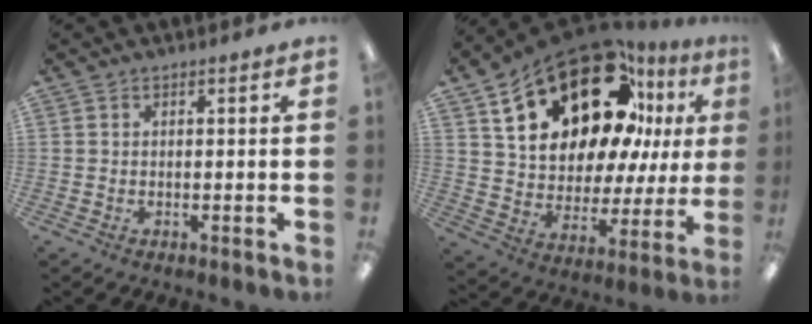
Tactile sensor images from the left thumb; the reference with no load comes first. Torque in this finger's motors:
{"motor_torque": [0.56, 2.43, 1.48, -1.30, 0.59]}